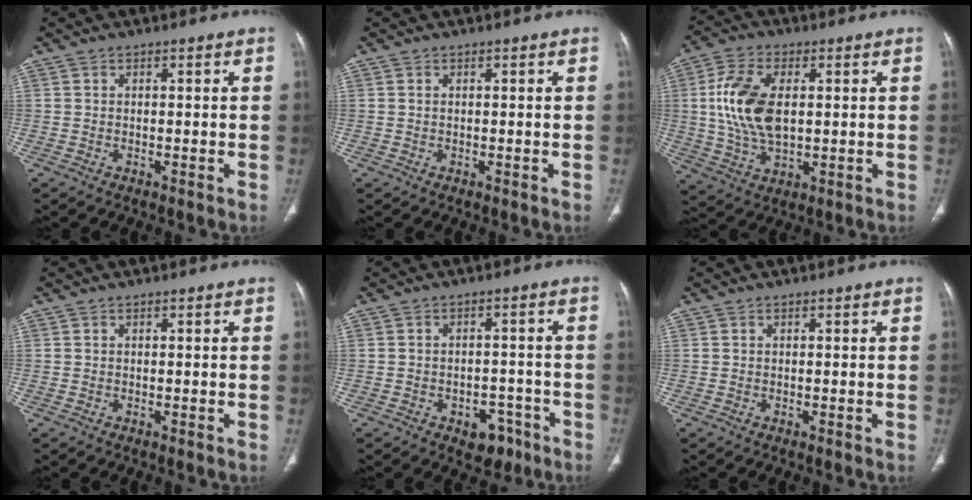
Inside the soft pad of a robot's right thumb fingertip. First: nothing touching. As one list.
[{"total": 0.0}, {"total": 13.2, "force": [1.6, 7.4, 10.8], "torque": [-0.218, -0.005, 0.033]}, {"total": 0.0}, {"total": 5.8, "force": [-3.4, 3.8, 2.8], "torque": [-0.013, 0.027, -0.041]}, {"total": 0.0}]